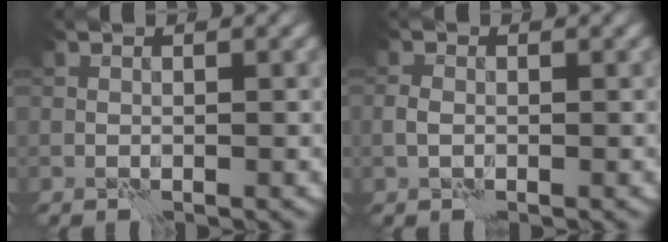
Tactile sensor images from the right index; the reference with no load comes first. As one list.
[{"total": 1.1, "force": [-0.1, 0.8, 0.7], "torque": [-0.015, 0.004, -0.005]}]